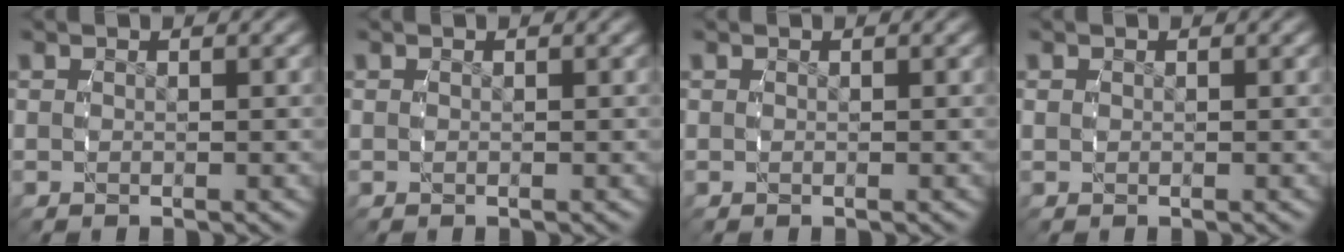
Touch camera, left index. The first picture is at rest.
{"total": 0.0}
{"total": 0.0}
{"total": 0.5, "force": [0.0, 0.5, 0.1], "torque": [-0.003, -0.003, 0.003]}